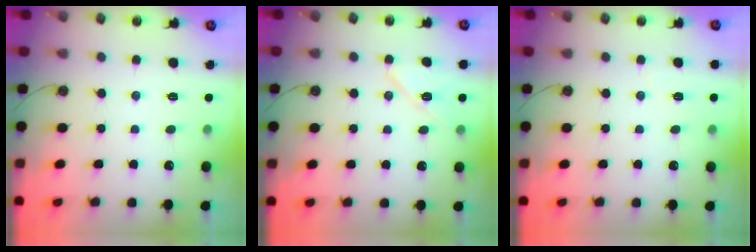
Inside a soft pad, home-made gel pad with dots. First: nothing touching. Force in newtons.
{"total": 9.4, "press": 9.3, "slide": 1.1}
{"total": 2.1, "press": 2.1, "slide": 0.5}